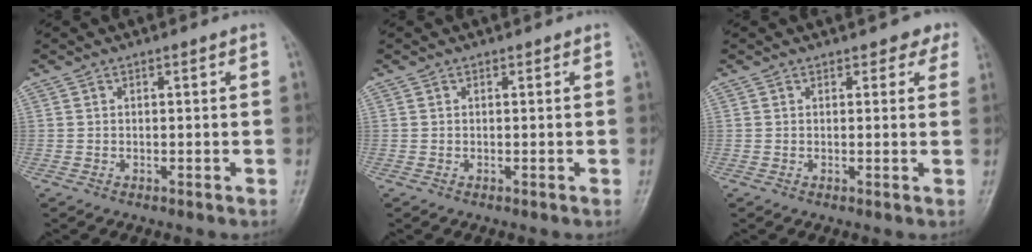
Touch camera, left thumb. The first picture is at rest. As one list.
[{"total": 0.0}, {"total": 2.6, "force": [2.0, 1.5, 0.7], "torque": [0.018, -0.008, 0.010]}]